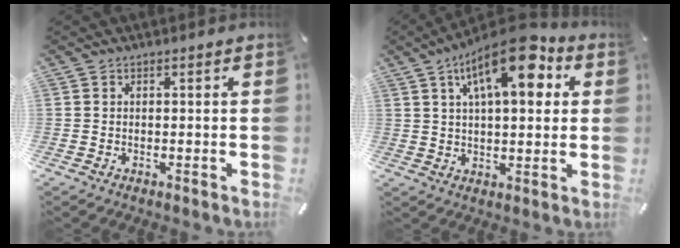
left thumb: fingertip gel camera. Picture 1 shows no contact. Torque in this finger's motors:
{"motor_torque": [2.47, 2.54, 1.84, -0.93, 0.17]}